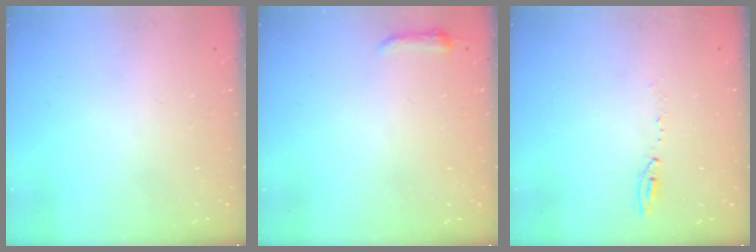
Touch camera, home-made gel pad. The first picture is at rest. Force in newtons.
{"total": 3.6, "press": 3.5, "slide": 0.6}
{"total": 5.7, "press": 5.7, "slide": 0.7}